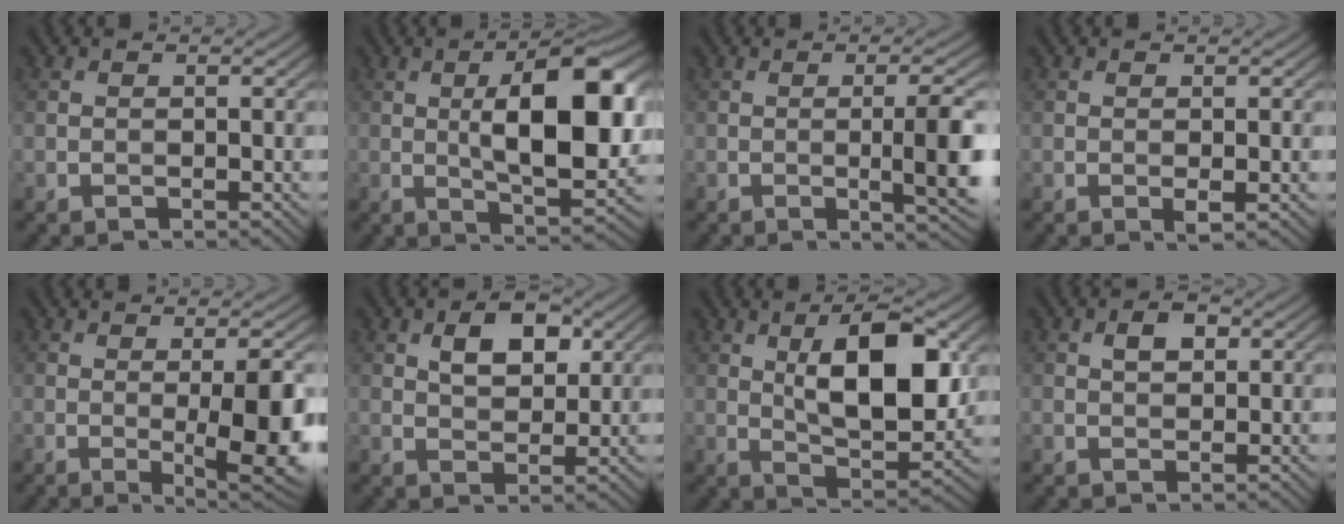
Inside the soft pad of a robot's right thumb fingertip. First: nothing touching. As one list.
[{"total": 13.6, "force": [1.6, 5.2, 12.5], "torque": [-0.179, 0.004, 0.022]}, {"total": 6.3, "force": [-0.5, 0.9, 6.2], "torque": [-0.103, 0.000, -0.004]}, {"total": 1.3, "force": [-0.2, 0.2, 1.3], "torque": [-0.025, -0.004, -0.005]}, {"total": 9.7, "force": [-0.9, 2.3, 9.3], "torque": [-0.129, -0.005, -0.010]}, {"total": 5.5, "force": [2.2, 3.1, 4.0], "torque": [-0.065, 0.001, 0.035]}, {"total": 12.0, "force": [2.9, 5.1, 10.4], "torque": [-0.163, -0.006, 0.049]}, {"total": 2.6, "force": [0.9, 1.5, 1.9], "torque": [-0.032, 0.004, 0.013]}]